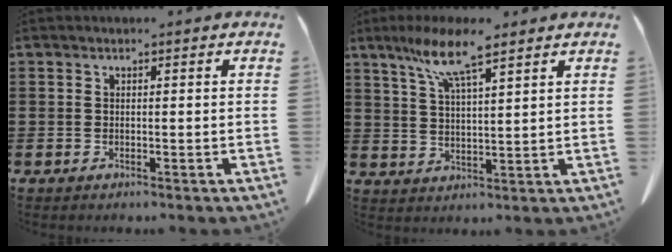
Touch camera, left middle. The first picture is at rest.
{"total": 8.0, "force": [5.5, 0.8, 5.7], "torque": [-0.124, -0.005, 0.096]}